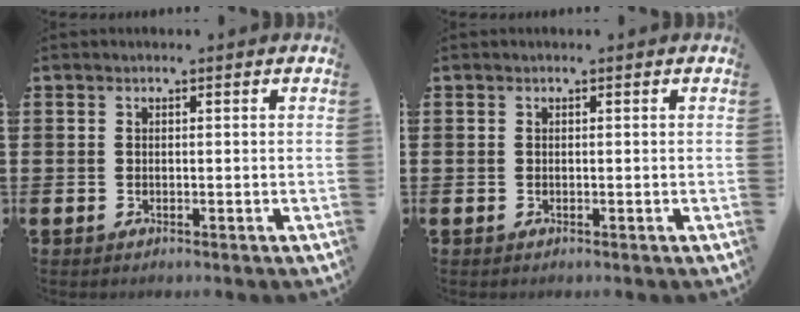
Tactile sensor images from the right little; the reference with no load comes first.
{"total": 0.0}